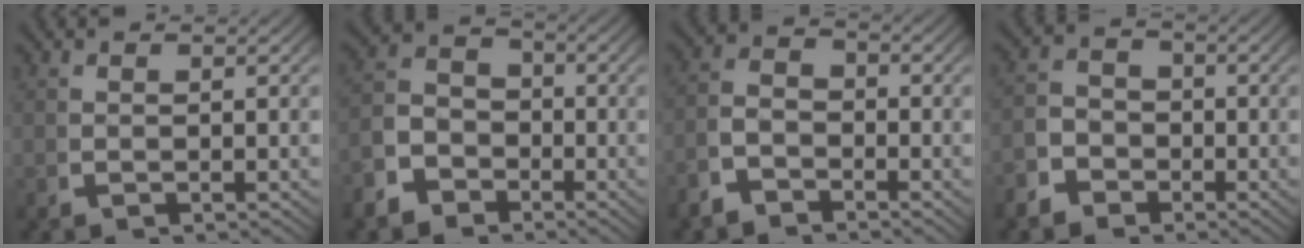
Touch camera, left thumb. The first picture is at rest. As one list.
[{"total": 6.5, "force": [-2.1, 5.5, 2.8], "torque": [-0.033, -0.007, -0.046]}, {"total": 3.4, "force": [-1.7, 2.4, 1.8], "torque": [-0.036, -0.015, -0.030]}, {"total": 4.3, "force": [-1.9, 3.5, 1.6], "torque": [-0.018, -0.009, -0.036]}]